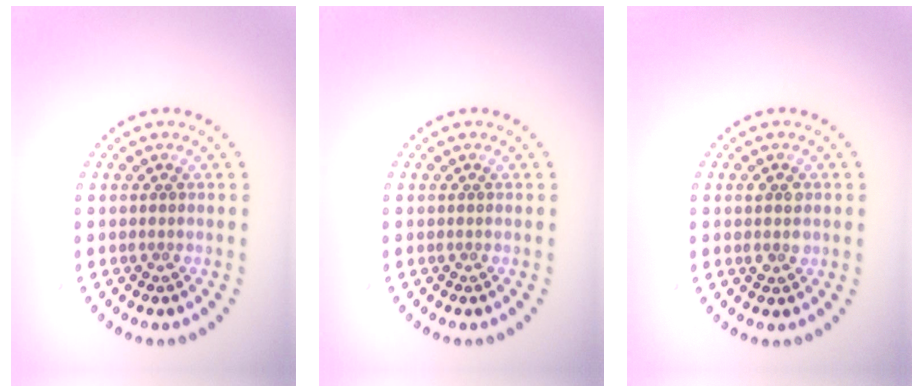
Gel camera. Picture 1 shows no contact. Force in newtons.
{"total": 0.0}
{"total": 1.6, "press": 1.6, "slide": 0.2}